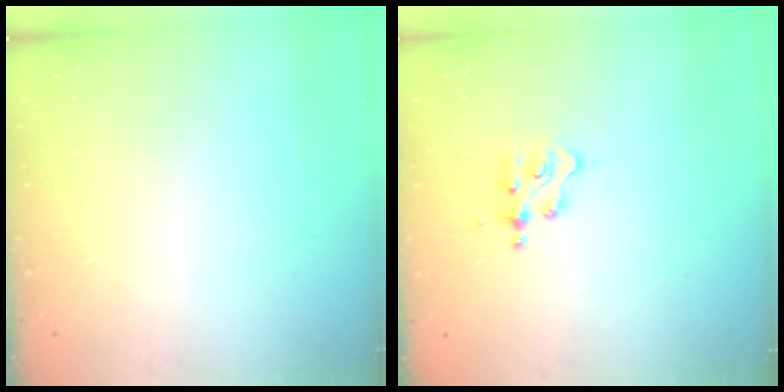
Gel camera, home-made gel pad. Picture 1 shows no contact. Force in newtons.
{"total": 2.1, "press": 2.1, "slide": 0.3}